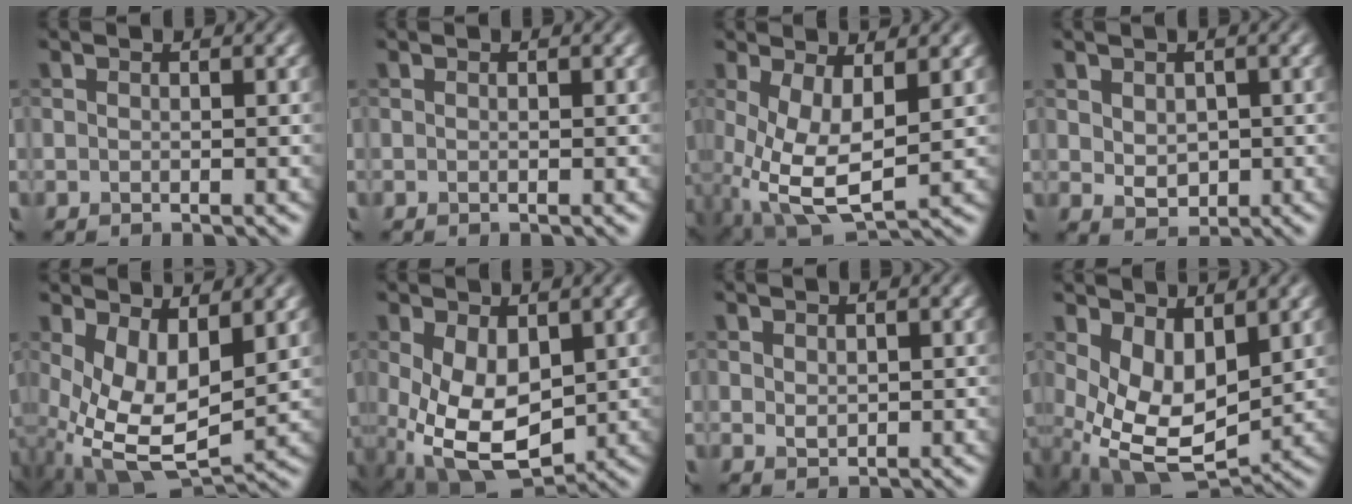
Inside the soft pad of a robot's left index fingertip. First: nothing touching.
{"total": 0.0}
{"total": 7.6, "force": [-0.7, 3.6, 6.6], "torque": [-0.151, -0.017, -0.005]}
{"total": 2.2, "force": [0.4, 1.7, 1.3], "torque": [-0.026, -0.006, 0.011]}
{"total": 8.4, "force": [0.5, 4.6, 7.0], "torque": [-0.143, -0.019, 0.016]}
{"total": 8.4, "force": [-0.7, 5.1, 6.6], "torque": [-0.145, -0.020, -0.004]}
{"total": 1.1, "force": [0.4, 0.8, 0.5], "torque": [-0.010, -0.003, 0.013]}
{"total": 7.7, "force": [1.4, 4.7, 6.0], "torque": [-0.118, -0.020, 0.030]}